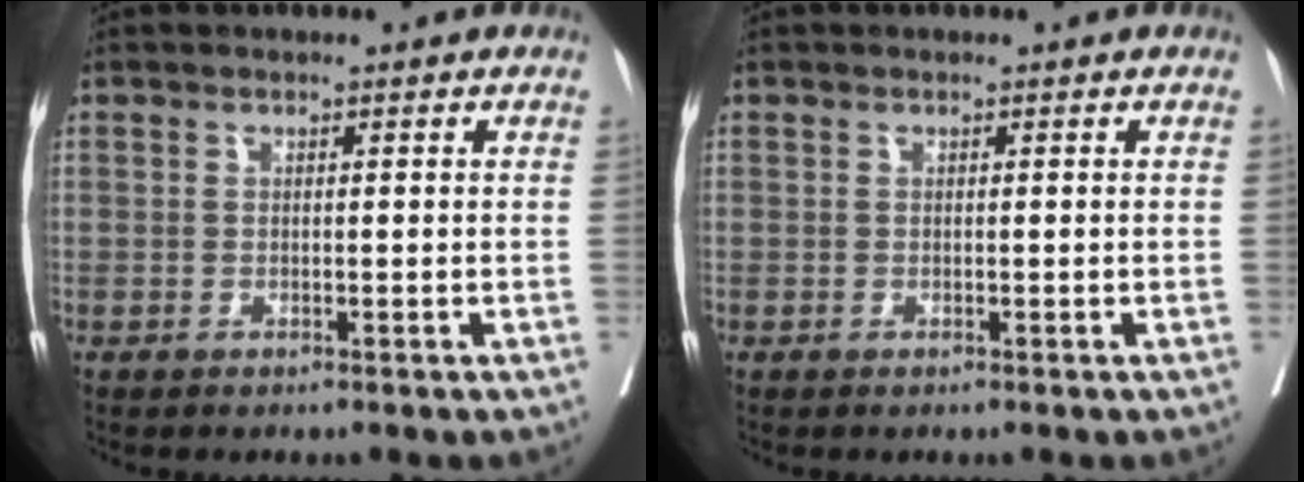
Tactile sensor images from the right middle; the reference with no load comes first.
{"total": 0.0}